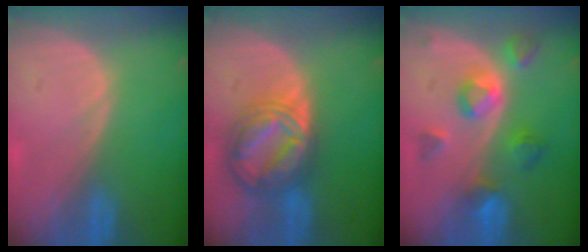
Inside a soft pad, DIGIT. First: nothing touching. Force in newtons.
{"total": 8.9, "press": 8.9, "slide": 0.8}
{"total": 7.7, "press": 6.9, "slide": 3.5}